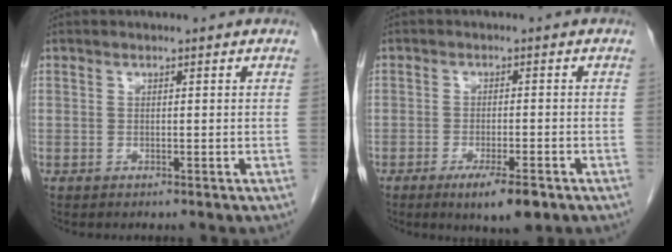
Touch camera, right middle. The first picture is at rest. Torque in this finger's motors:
{"motor_torque": [0.63, -0.33, 0.06, 0.07]}